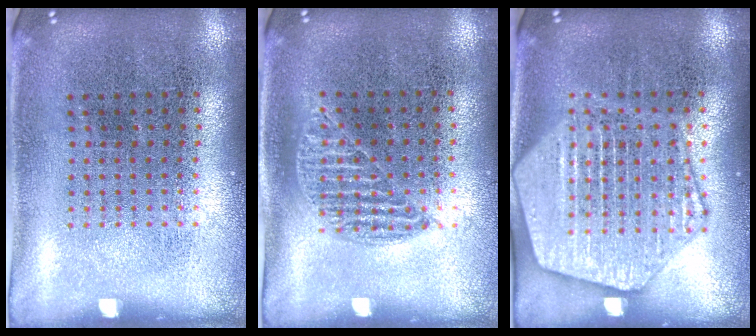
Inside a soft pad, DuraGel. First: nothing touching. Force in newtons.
{"total": 0.9, "press": 0.8, "slide": 0.4}
{"total": 3.6, "press": 3.5, "slide": 0.3}